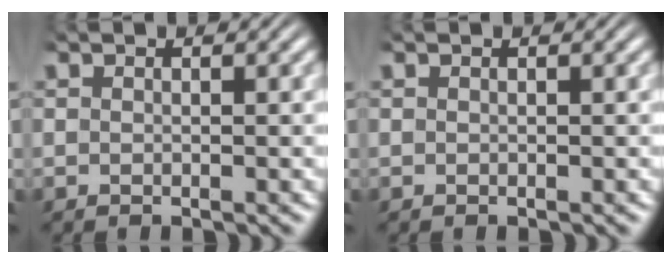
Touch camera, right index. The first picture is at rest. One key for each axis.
{"total": 0.0}